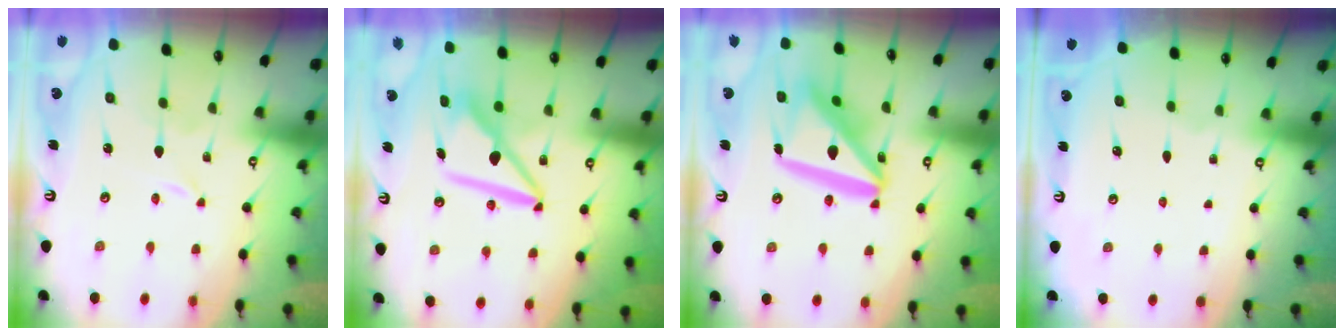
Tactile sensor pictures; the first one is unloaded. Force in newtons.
{"total": 9.7, "press": 9.7, "slide": 1.0}
{"total": 20.6, "press": 20.5, "slide": 2.3}
{"total": 0.0}